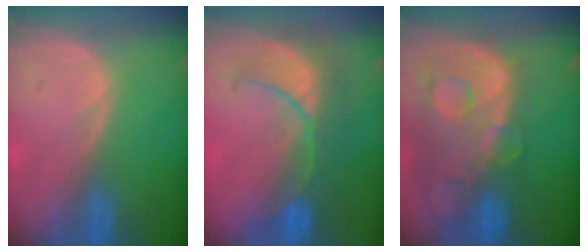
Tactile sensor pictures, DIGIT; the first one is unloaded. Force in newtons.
{"total": 8.1, "press": 8.1, "slide": 0.7}
{"total": 13.6, "press": 11.1, "slide": 7.8}